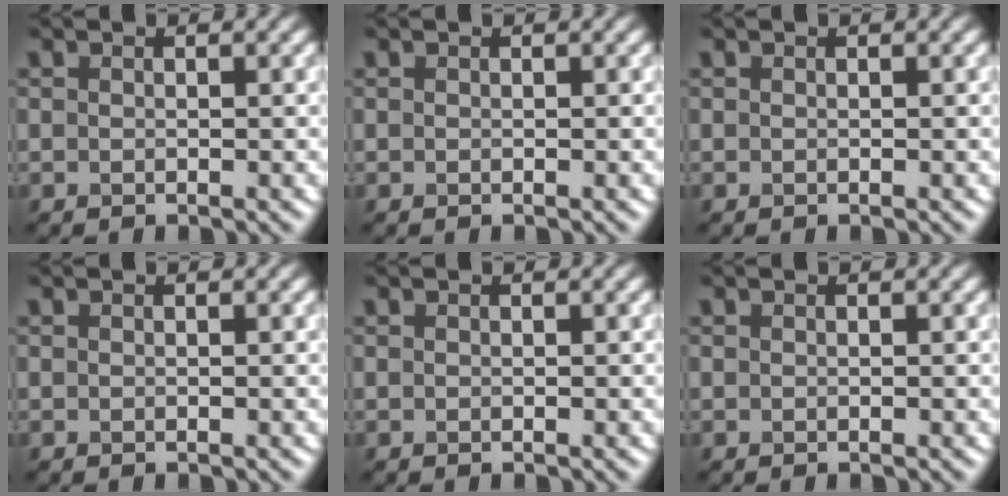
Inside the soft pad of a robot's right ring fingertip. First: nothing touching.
{"total": 0.0}
{"total": 0.0}
{"total": 0.0}
{"total": 0.0}
{"total": 0.0}